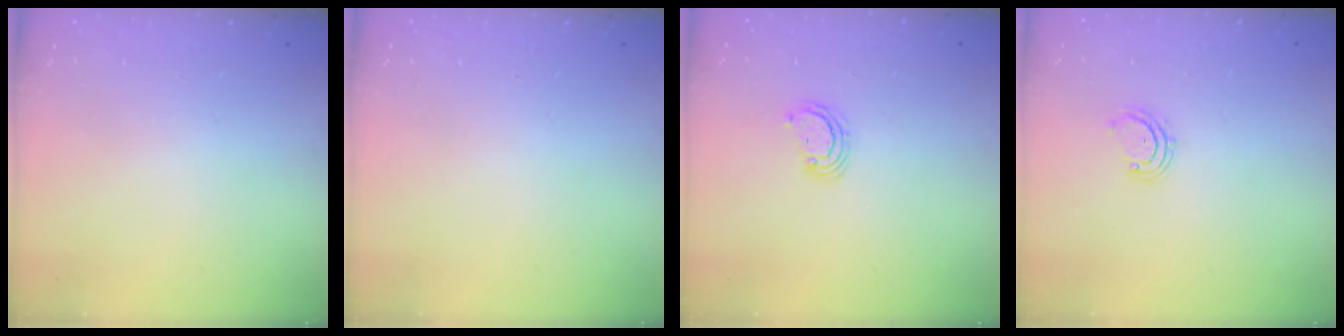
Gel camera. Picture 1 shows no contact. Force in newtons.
{"total": 0.0}
{"total": 2.4, "press": 2.4, "slide": 0.2}
{"total": 2.6, "press": 2.6, "slide": 0.3}